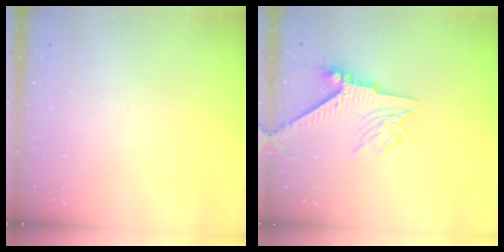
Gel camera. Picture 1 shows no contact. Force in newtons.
{"total": 7.3, "press": 7.2, "slide": 1.1}